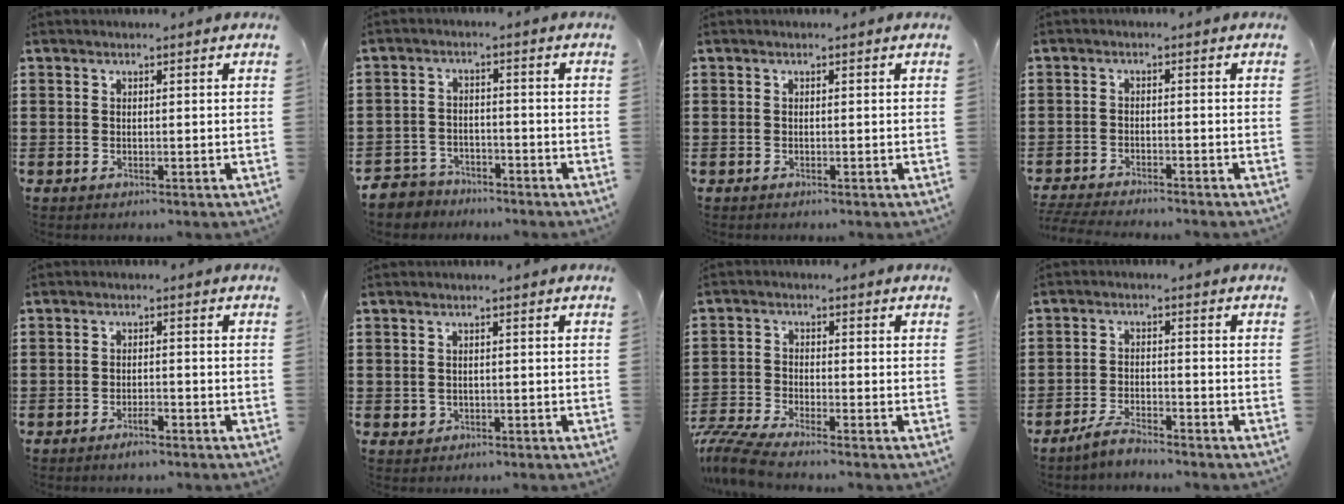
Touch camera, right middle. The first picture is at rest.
{"total": 3.9, "force": [-3.8, 1.1, -0.2], "torque": [-0.012, 0.000, -0.085]}
{"total": 0.0}
{"total": 3.2, "force": [-3.1, 0.0, 0.4], "torque": [-0.023, -0.005, -0.070]}
{"total": 1.9, "force": [-1.6, 0.4, 1.0], "torque": [-0.023, -0.001, -0.029]}
{"total": 1.0, "force": [-0.1, 0.9, 0.4], "torque": [-0.010, 0.005, -0.004]}
{"total": 4.8, "force": [-4.4, 0.2, 2.0], "torque": [-0.070, -0.019, -0.095]}
{"total": 3.4, "force": [-3.1, 0.4, 1.4], "torque": [-0.032, 0.004, -0.063]}